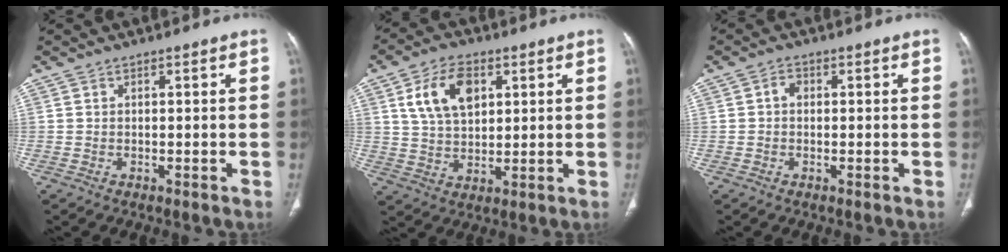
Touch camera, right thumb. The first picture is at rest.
{"total": 10.7, "force": [3.9, 6.6, 7.5], "torque": [-0.119, -0.007, 0.075]}
{"total": 1.7, "force": [0.1, 1.4, 1.1], "torque": [-0.010, 0.008, -0.003]}